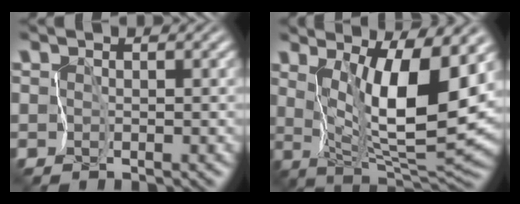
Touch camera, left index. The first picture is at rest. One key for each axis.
{"total": 8.1, "fx": 2.8, "fy": 1.7, "fz": 7.4, "tx": -0.133, "ty": -0.026, "tz": 0.058}